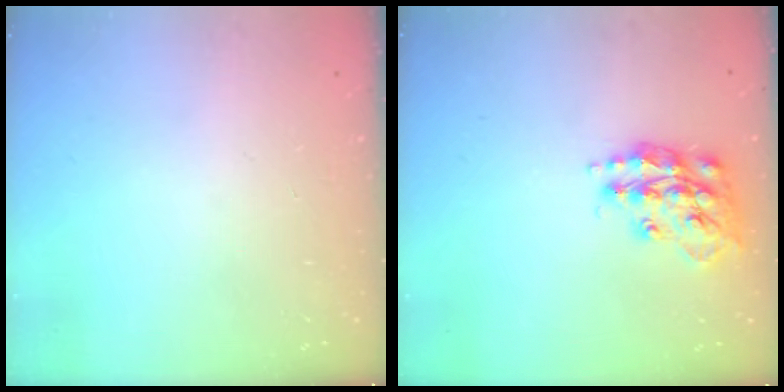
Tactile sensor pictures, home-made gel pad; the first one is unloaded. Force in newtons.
{"total": 16.0, "press": 16.0, "slide": 1.2}